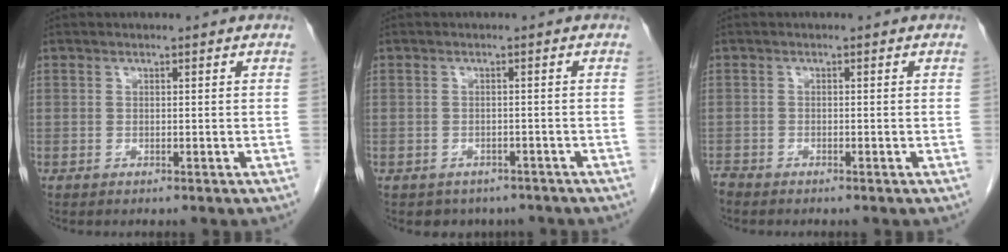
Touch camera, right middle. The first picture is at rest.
{"total": 4.6, "force": [-3.6, 2.7, 0.5], "torque": [-0.003, 0.011, -0.042]}
{"total": 1.2, "force": [-1.2, -0.1, 0.2], "torque": [-0.005, -0.005, -0.024]}